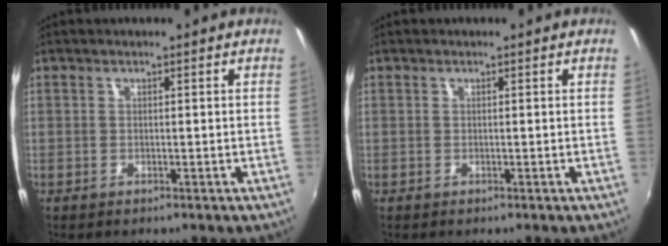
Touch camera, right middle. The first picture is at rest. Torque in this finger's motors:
{"motor_torque": [-0.06, 0.07, -0.01, -0.01]}